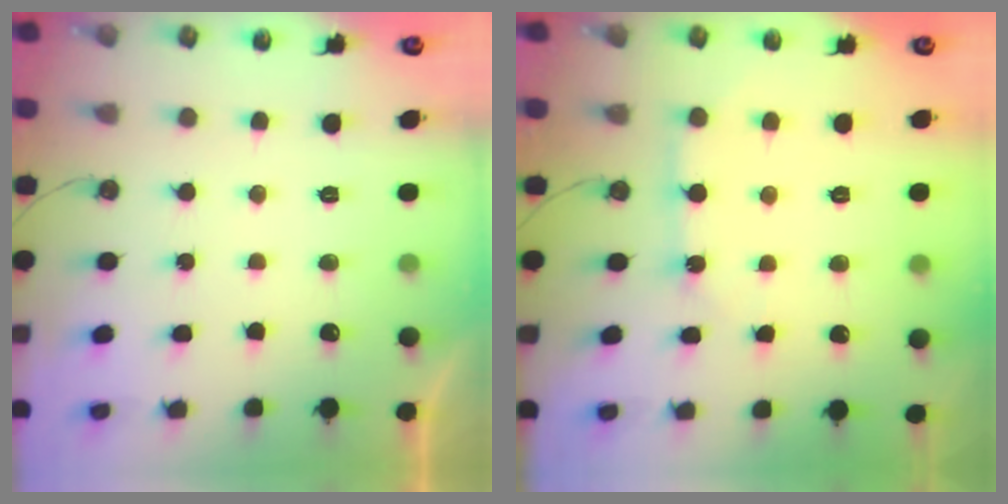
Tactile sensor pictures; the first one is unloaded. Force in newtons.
{"total": 6.6, "press": 6.5, "slide": 0.7}